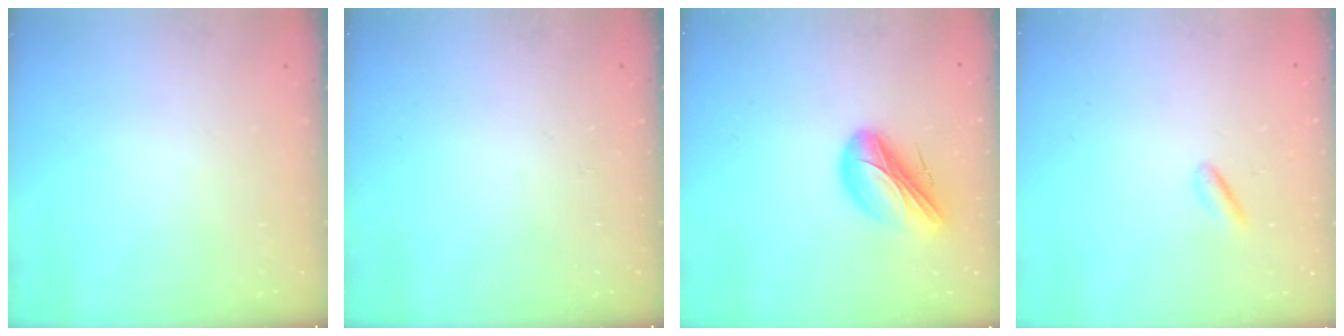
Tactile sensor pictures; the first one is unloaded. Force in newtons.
{"total": 0.0}
{"total": 13.5, "press": 13.0, "slide": 3.7}
{"total": 0.9, "press": 0.6, "slide": 0.6}